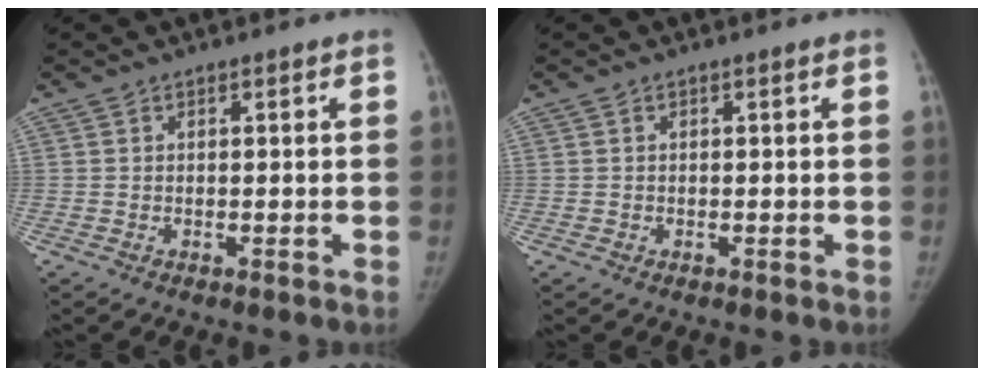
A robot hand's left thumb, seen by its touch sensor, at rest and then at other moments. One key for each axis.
{"total": 0.0}